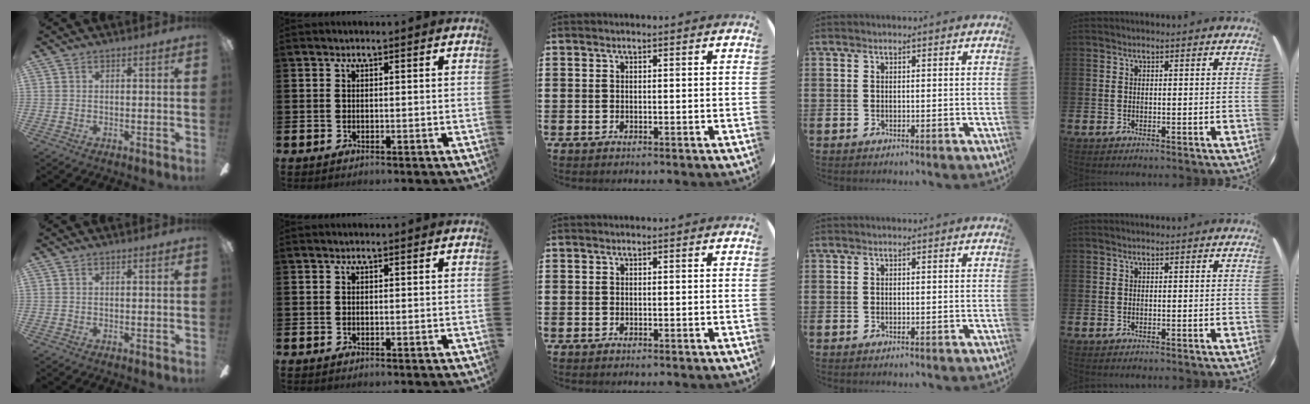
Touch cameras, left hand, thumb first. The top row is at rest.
{}